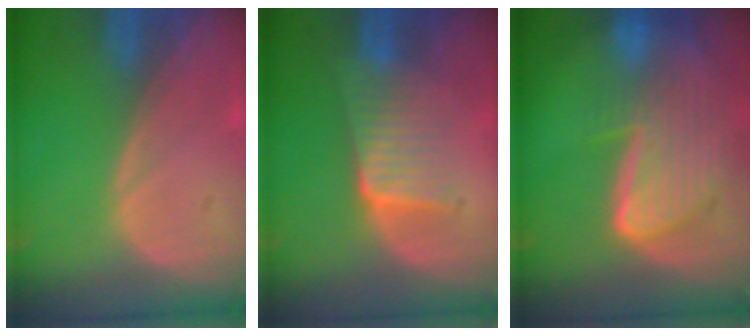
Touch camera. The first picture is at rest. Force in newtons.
{"total": 6.7, "press": 5.9, "slide": 3.2}
{"total": 9.4, "press": 8.1, "slide": 4.8}